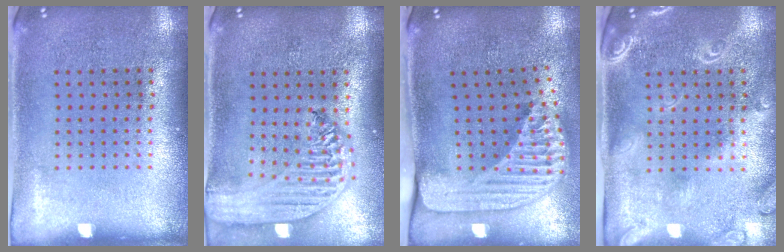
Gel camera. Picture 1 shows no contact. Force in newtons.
{"total": 2.7, "press": 2.2, "slide": 1.6}
{"total": 2.4, "press": 1.8, "slide": 1.7}
{"total": 2.4, "press": 1.9, "slide": 1.4}